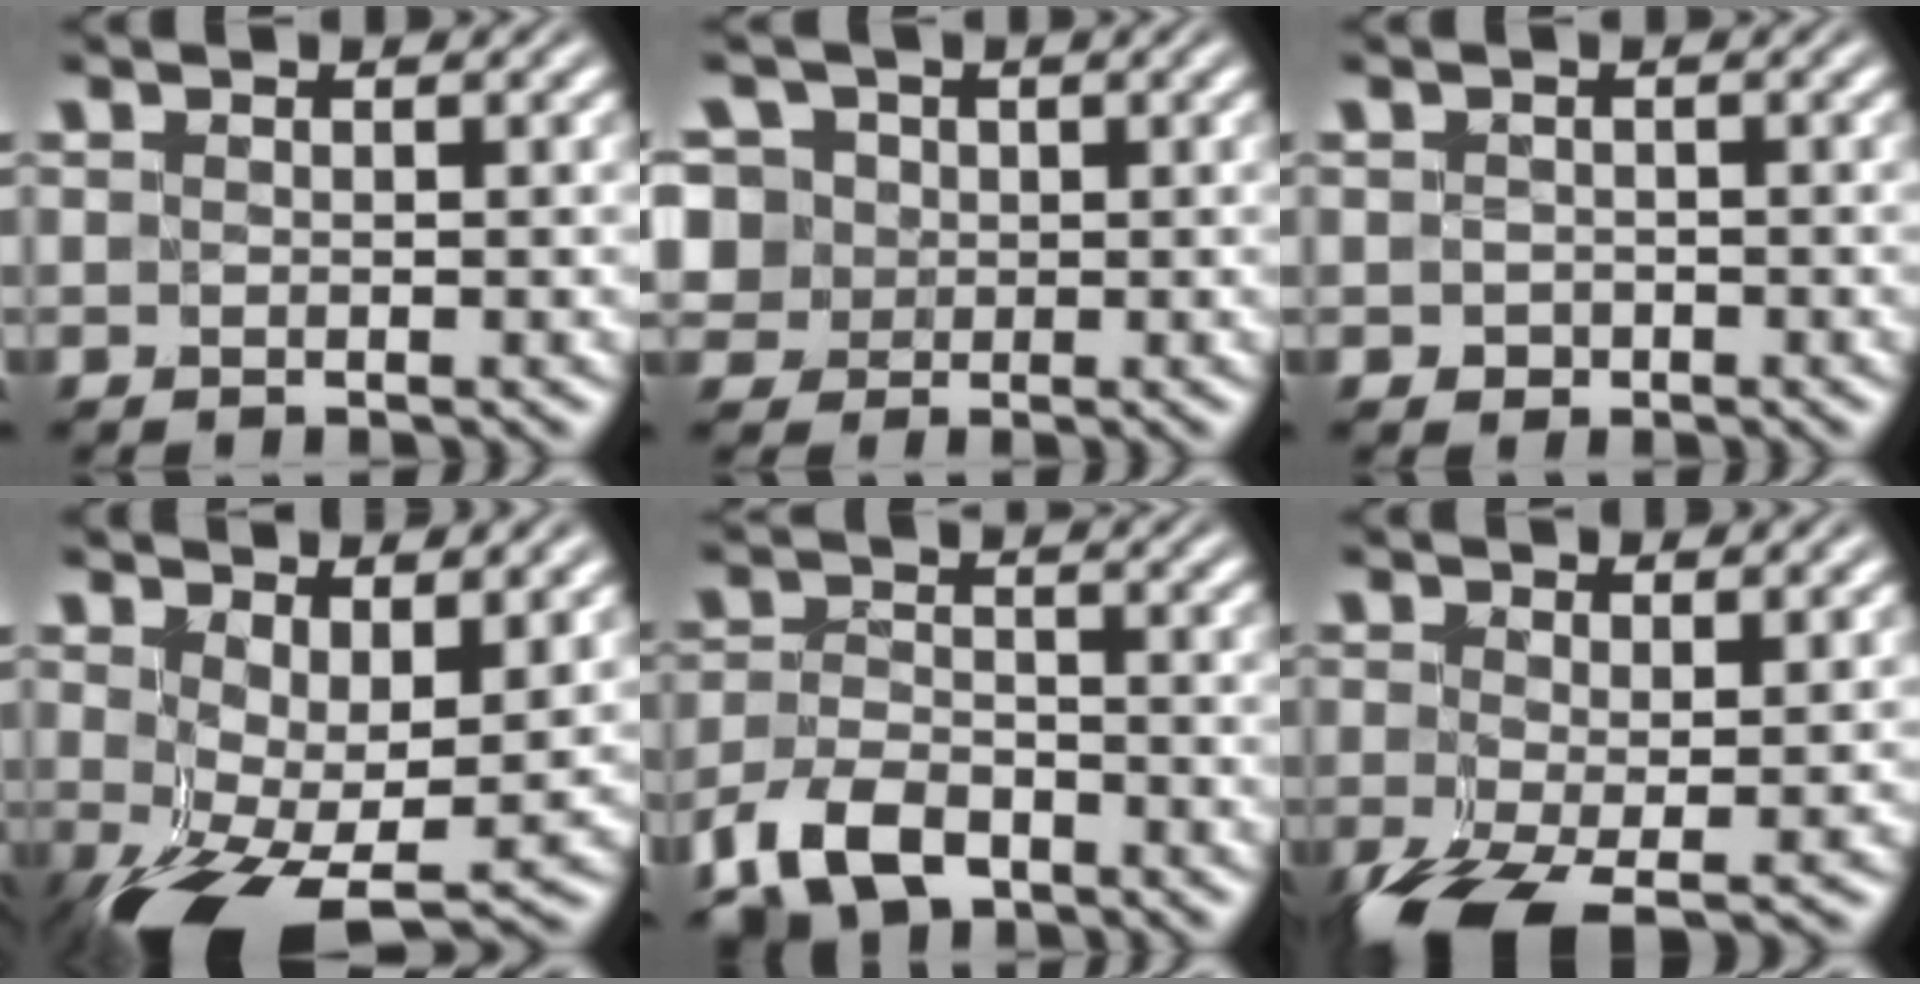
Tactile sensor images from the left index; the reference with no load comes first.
{"total": 6.2, "force": [2.0, 5.3, 2.4], "torque": [-0.045, 0.029, 0.008]}
{"total": 0.8, "force": [-0.4, 0.7, 0.1], "torque": [0.003, -0.002, -0.007]}
{"total": 9.5, "force": [-1.1, 4.9, 8.1], "torque": [-0.156, -0.031, -0.001]}
{"total": 4.9, "force": [-3.6, 2.4, 2.3], "torque": [-0.048, -0.002, -0.076]}
{"total": 6.5, "force": [-2.8, 3.0, 5.1], "torque": [-0.116, -0.022, -0.047]}